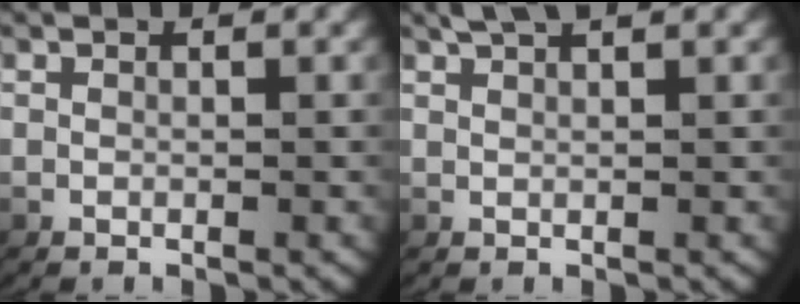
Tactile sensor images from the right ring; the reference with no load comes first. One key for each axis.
{"total": 2.3, "fx": 2.0, "fy": 0.2, "fz": 1.1, "tx": -0.023, "ty": 0.006, "tz": 0.033}